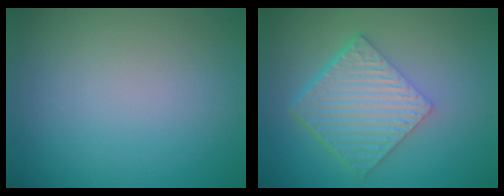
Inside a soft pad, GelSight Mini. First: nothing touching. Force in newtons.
{"total": 6.4, "press": 4.4, "slide": 4.7}